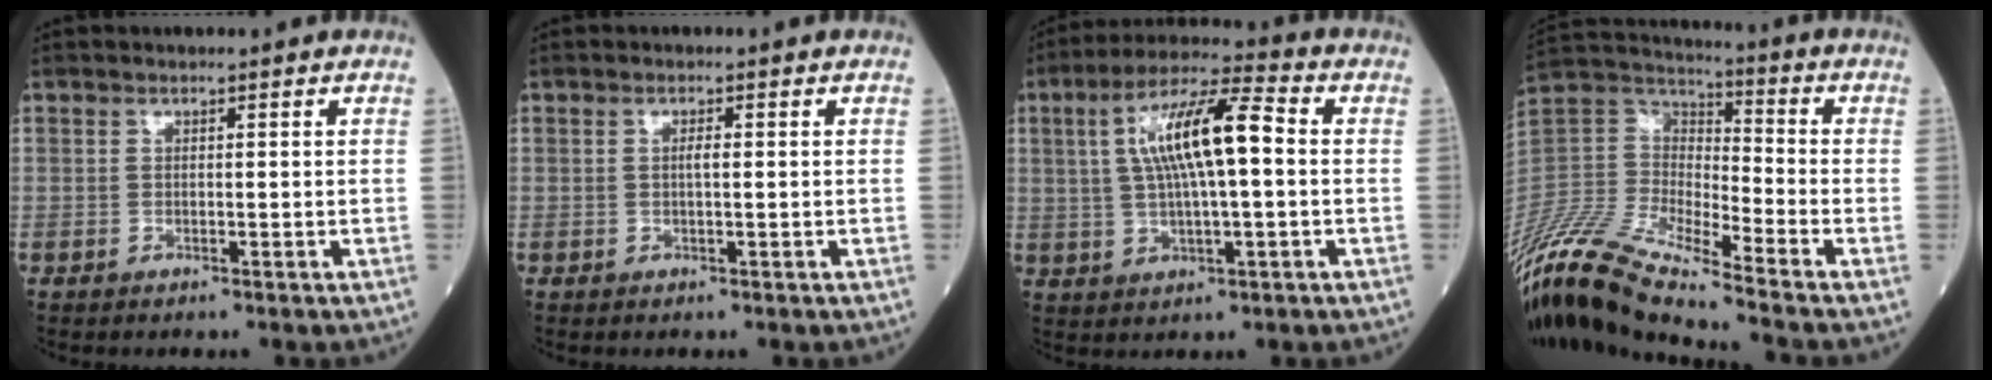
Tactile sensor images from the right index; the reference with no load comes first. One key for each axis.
{"total": 1.1, "fx": 0.1, "fy": 0.1, "fz": 1.1, "tx": -0.022, "ty": 0.001, "tz": 0.000}
{"total": 12.0, "fx": 1.6, "fy": 2.3, "fz": 11.7, "tx": -0.219, "ty": 0.026, "tz": 0.025}
{"total": 16.3, "fx": -14.2, "fy": 0.8, "fz": 8.0, "tx": -0.174, "ty": 0.009, "tz": -0.278}